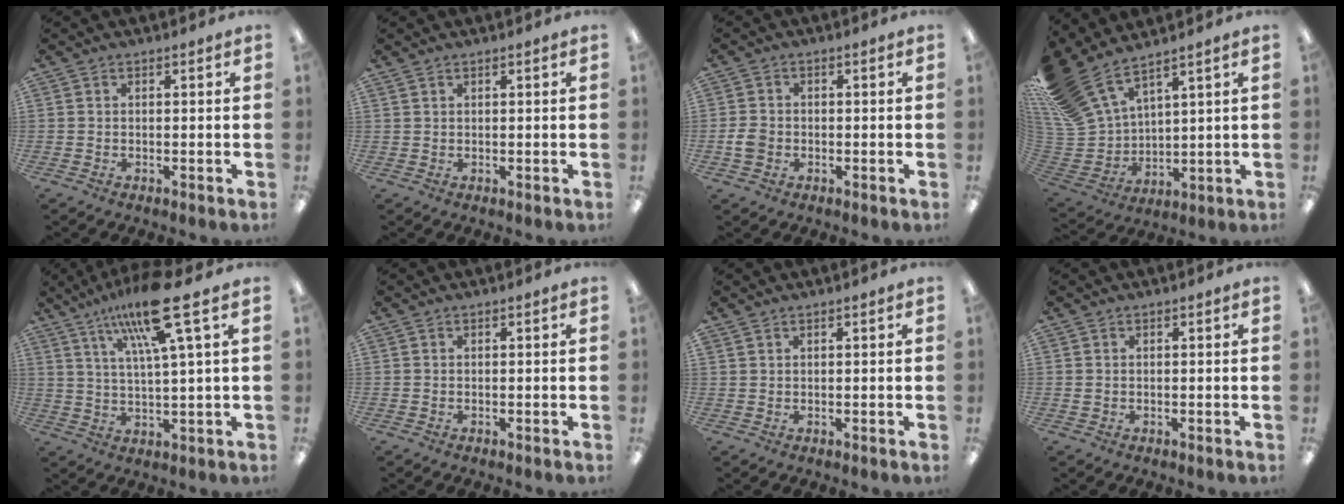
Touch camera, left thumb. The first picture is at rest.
{"total": 1.2, "force": [0.9, 0.5, 0.6], "torque": [-0.014, 0.000, 0.017]}
{"total": 3.6, "force": [-0.7, 2.9, 2.0], "torque": [-0.040, 0.004, -0.014]}
{"total": 16.2, "force": [12.2, 7.3, 7.8], "torque": [-0.197, -0.070, 0.233]}
{"total": 14.9, "force": [8.8, 2.1, 11.8], "torque": [-0.219, -0.024, 0.141]}
{"total": 0.0}
{"total": 1.4, "force": [1.1, 0.6, 0.5], "torque": [-0.010, -0.001, 0.022]}
{"total": 0.9, "force": [0.4, 0.6, 0.5], "torque": [-0.011, 0.002, 0.007]}